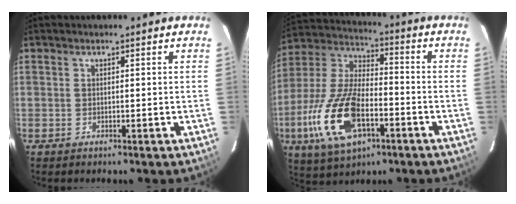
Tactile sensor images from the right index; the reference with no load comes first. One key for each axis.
{"total": 18.9, "fx": -7.0, "fy": 9.0, "fz": 15.0, "tx": -0.330, "ty": -0.009, "tz": -0.127}